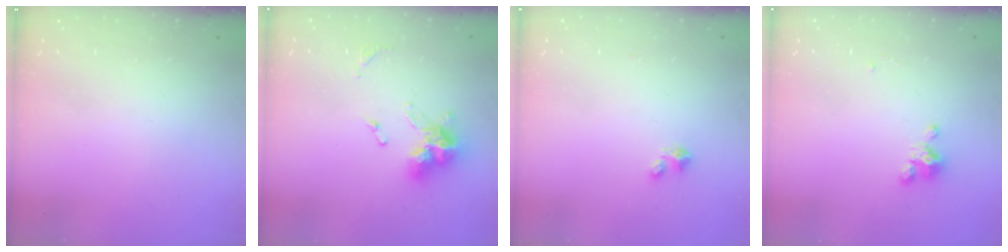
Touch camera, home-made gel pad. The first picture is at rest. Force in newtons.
{"total": 11.0, "press": 10.9, "slide": 0.8}
{"total": 2.1, "press": 2.1, "slide": 0.1}
{"total": 2.7, "press": 2.7, "slide": 0.3}